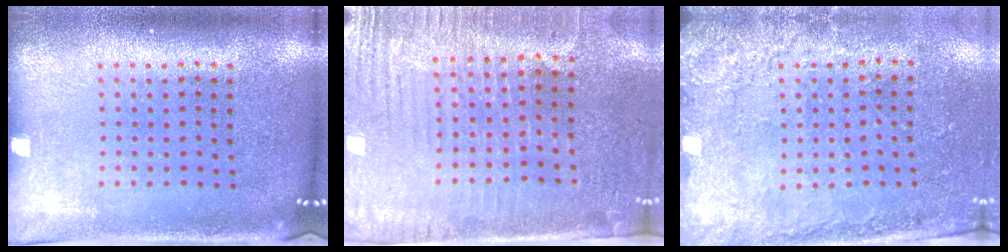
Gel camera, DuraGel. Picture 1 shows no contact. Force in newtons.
{"total": 3.2, "press": 2.9, "slide": 1.4}
{"total": 2.6, "press": 2.3, "slide": 1.2}